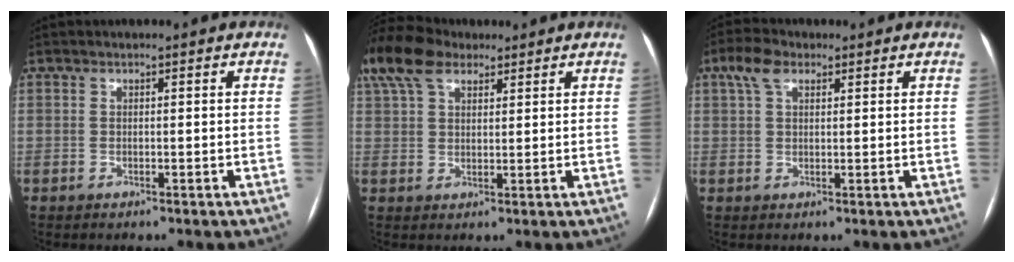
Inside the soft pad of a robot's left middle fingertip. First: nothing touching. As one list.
[{"total": 12.4, "force": [8.4, 6.2, 6.6], "torque": [-0.163, 0.058, 0.159]}, {"total": 3.7, "force": [1.9, 1.8, 2.5], "torque": [-0.057, 0.021, 0.039]}]